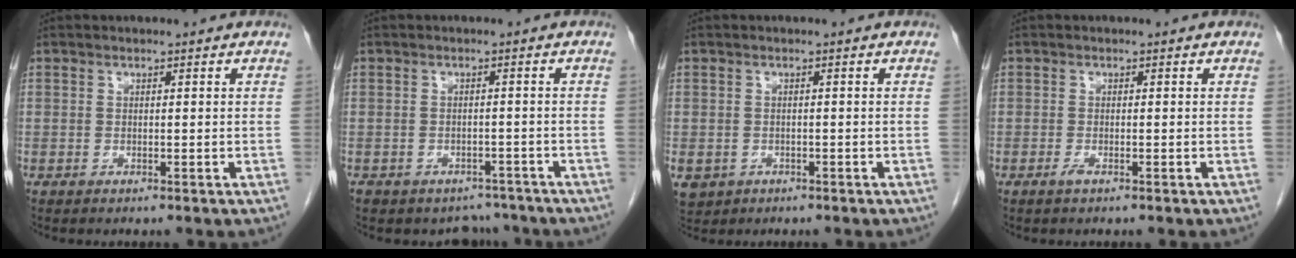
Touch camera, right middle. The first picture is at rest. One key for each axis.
{"total": 5.6, "fx": -4.7, "fy": 3.0, "fz": -0.2, "tx": 0.017, "ty": 0.017, "tz": -0.059}
{"total": 5.9, "fx": -2.6, "fy": 4.9, "fz": 1.8, "tx": -0.048, "ty": -0.004, "tz": -0.035}
{"total": 0.8, "fx": -0.5, "fy": 0.1, "fz": 0.6, "tx": -0.014, "ty": -0.001, "tz": -0.010}